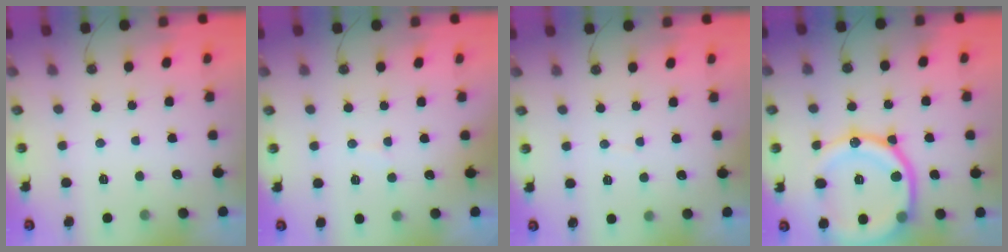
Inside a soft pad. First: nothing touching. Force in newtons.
{"total": 4.7, "press": 4.7, "slide": 0.4}
{"total": 2.0, "press": 2.0, "slide": 0.1}
{"total": 23.0, "press": 22.9, "slide": 2.7}